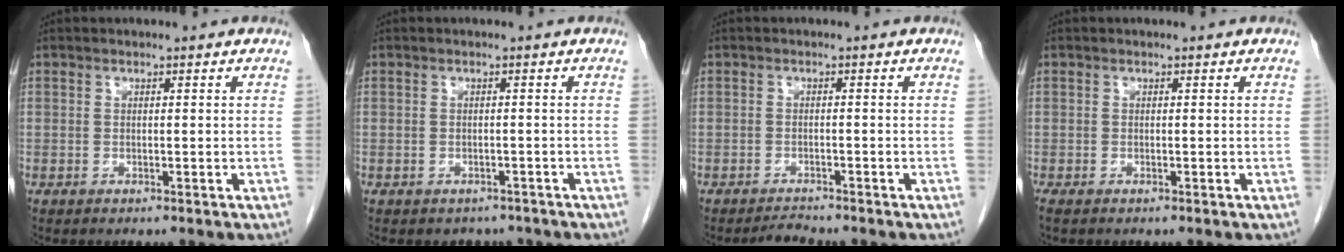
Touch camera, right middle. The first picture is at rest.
{"total": 2.6, "force": [-2.2, 1.5, 0.1], "torque": [-0.006, 0.004, -0.029]}
{"total": 1.4, "force": [-1.4, -0.3, 0.0], "torque": [-0.004, -0.011, -0.022]}
{"total": 0.7, "force": [-0.6, 0.2, 0.3], "torque": [-0.007, -0.002, -0.011]}